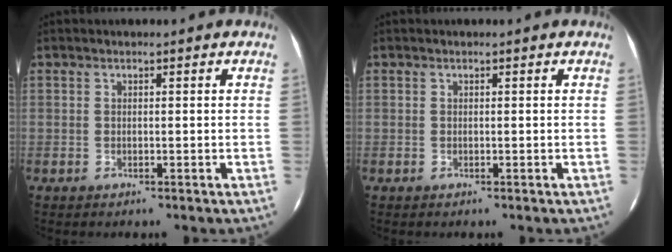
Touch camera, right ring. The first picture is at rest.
{"total": 0.0}